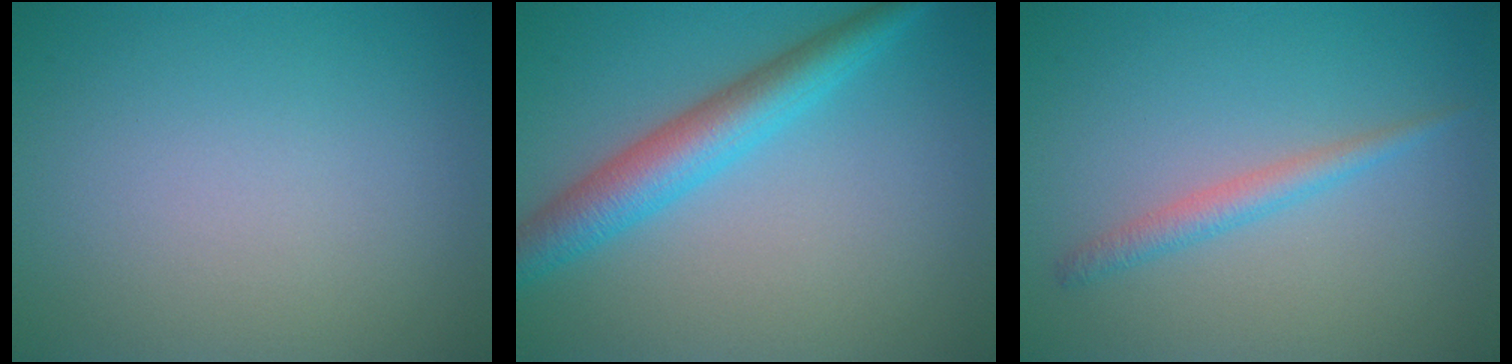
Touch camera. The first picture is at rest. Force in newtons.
{"total": 4.9, "press": 4.9, "slide": 0.1}
{"total": 1.8, "press": 1.8, "slide": 0.1}